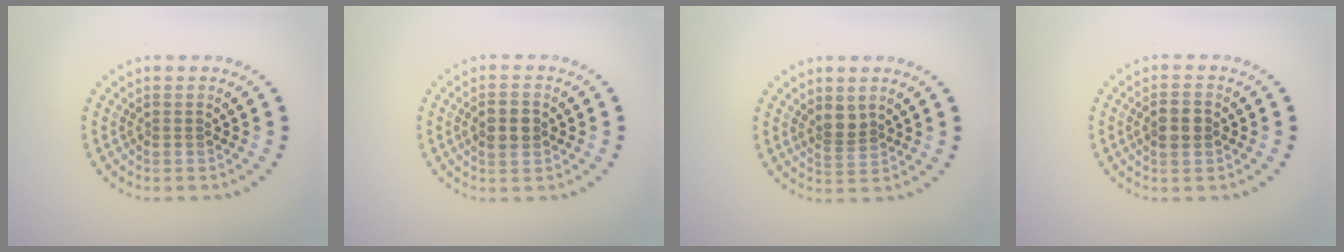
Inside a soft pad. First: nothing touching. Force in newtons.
{"total": 2.6, "press": 2.6, "slide": 0.1}
{"total": 1.9, "press": 1.6, "slide": 1.1}
{"total": 2.3, "press": 2.3, "slide": 0.1}